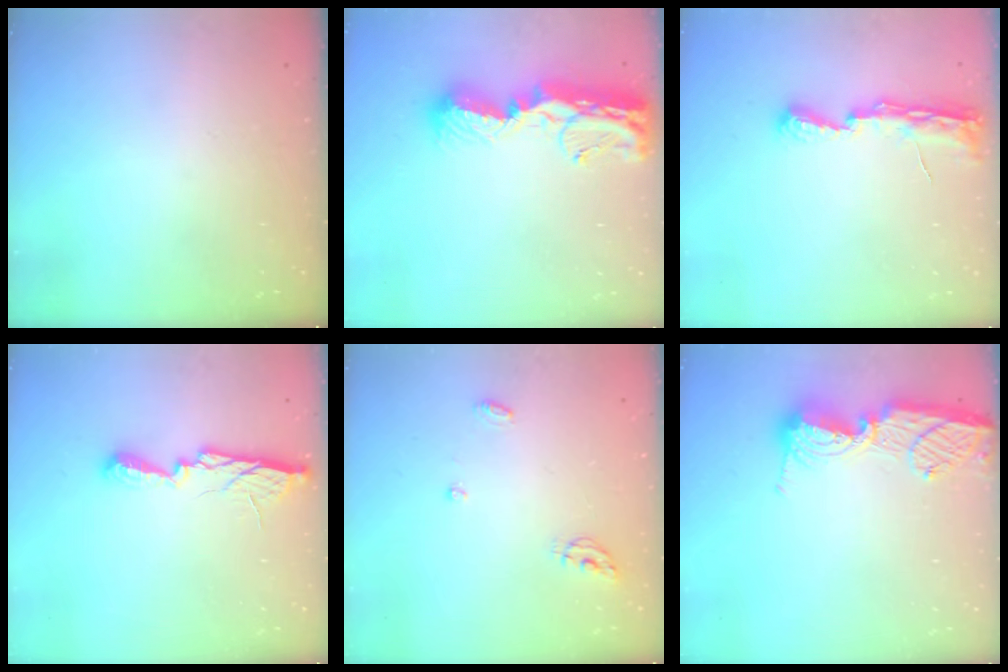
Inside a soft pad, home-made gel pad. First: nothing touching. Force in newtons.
{"total": 15.0, "press": 15.0, "slide": 1.2}
{"total": 7.6, "press": 7.5, "slide": 0.6}
{"total": 9.7, "press": 9.7, "slide": 0.9}
{"total": 4.9, "press": 4.8, "slide": 0.4}
{"total": 12.7, "press": 12.6, "slide": 1.2}